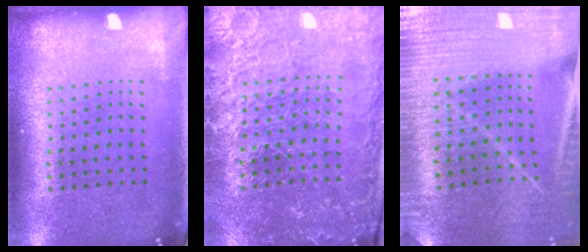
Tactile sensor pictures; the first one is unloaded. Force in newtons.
{"total": 1.7, "press": 1.7, "slide": 0.3}
{"total": 3.0, "press": 3.0, "slide": 0.3}